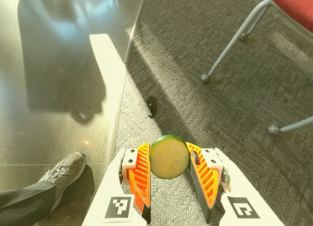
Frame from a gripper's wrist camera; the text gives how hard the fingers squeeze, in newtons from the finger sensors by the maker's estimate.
{"total": 8.4, "left": 8.5, "right": 8.2}